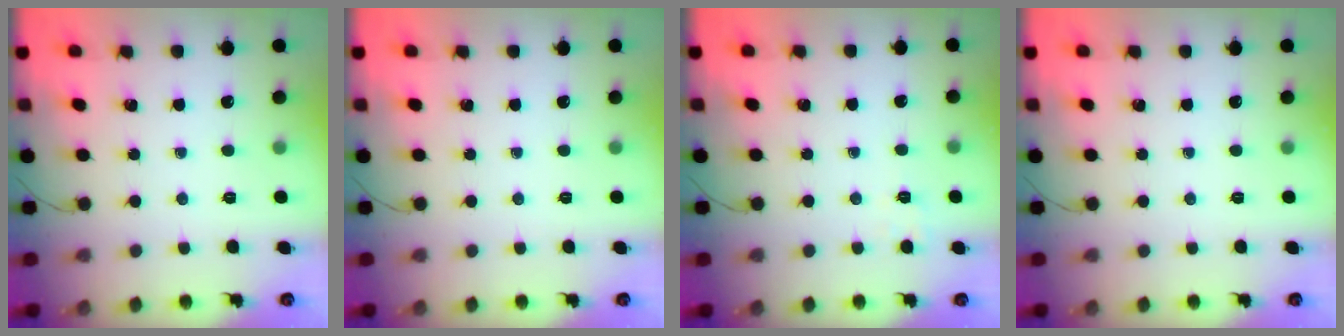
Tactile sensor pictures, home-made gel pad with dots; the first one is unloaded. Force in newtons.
{"total": 0.0}
{"total": 2.1, "press": 1.4, "slide": 1.6}
{"total": 0.0}